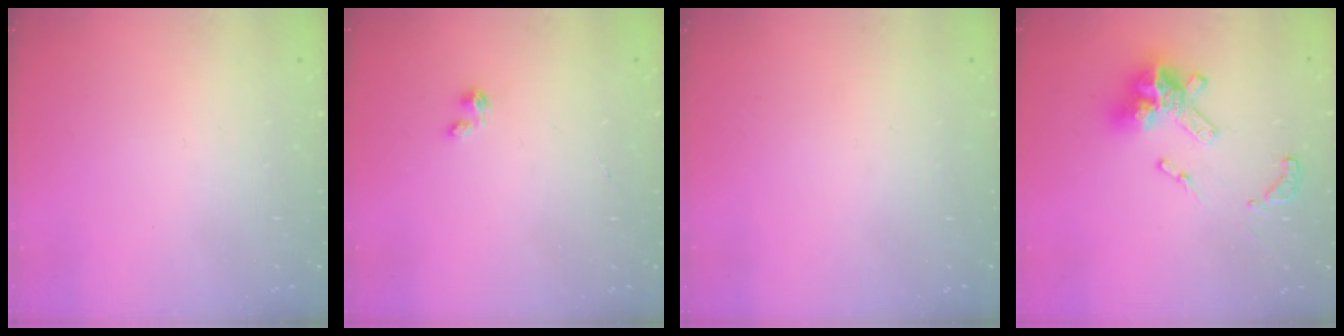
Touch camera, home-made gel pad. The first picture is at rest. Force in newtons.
{"total": 0.0}
{"total": 0.0}
{"total": 14.9, "press": 14.8, "slide": 1.7}